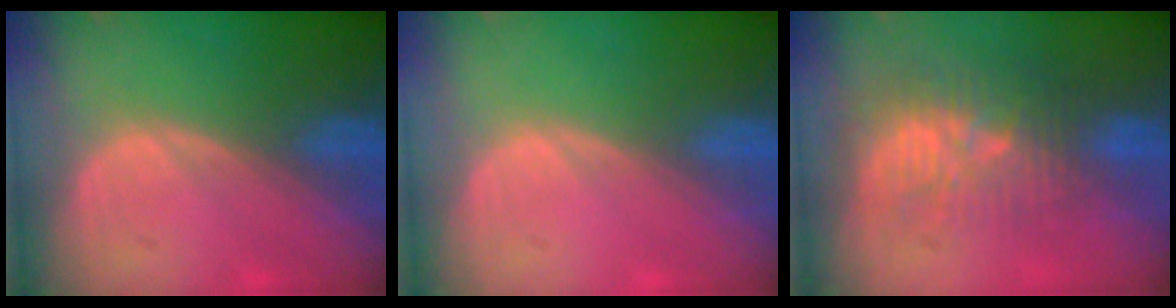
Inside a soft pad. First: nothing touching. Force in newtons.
{"total": 0.0}
{"total": 9.8, "press": 8.6, "slide": 4.7}